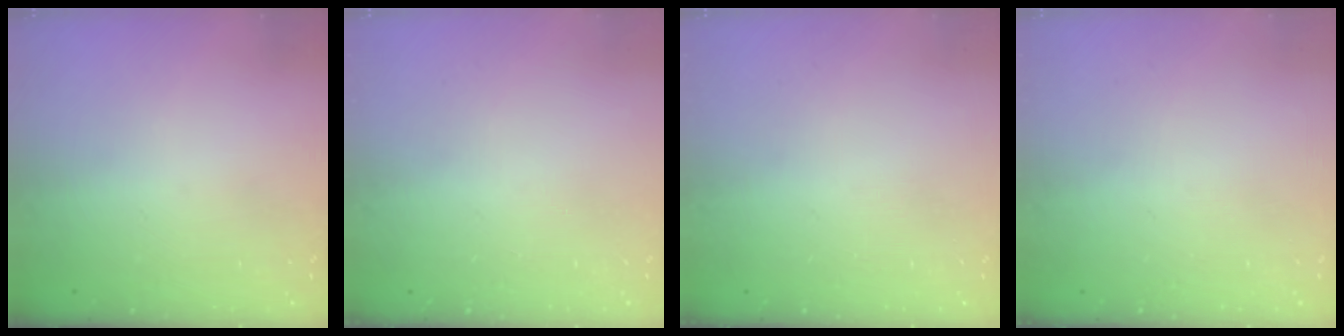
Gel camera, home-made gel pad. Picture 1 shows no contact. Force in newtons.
{"total": 0.0}
{"total": 0.0}
{"total": 0.0}